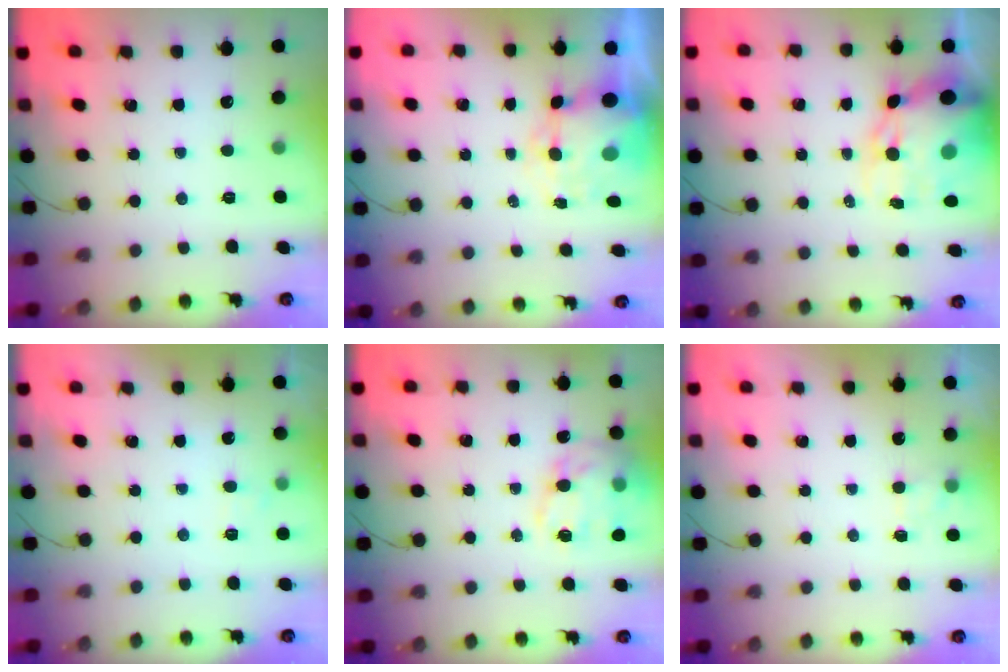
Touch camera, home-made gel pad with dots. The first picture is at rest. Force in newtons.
{"total": 9.1, "press": 8.8, "slide": 2.1}
{"total": 15.9, "press": 15.5, "slide": 3.9}
{"total": 5.7, "press": 5.6, "slide": 1.2}
{"total": 15.9, "press": 15.6, "slide": 3.2}
{"total": 2.5, "press": 1.9, "slide": 1.6}